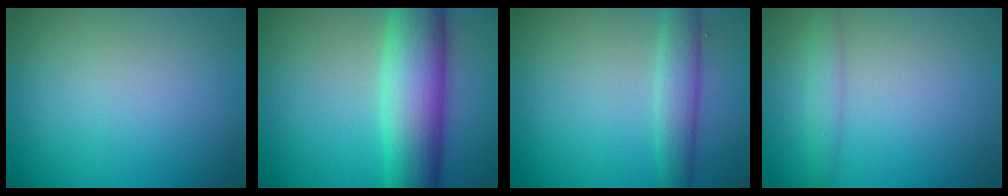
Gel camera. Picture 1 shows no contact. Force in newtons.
{"total": 9.0, "press": 9.0, "slide": 0.2}
{"total": 2.8, "press": 2.8, "slide": 0.1}
{"total": 1.7, "press": 1.7, "slide": 0.2}